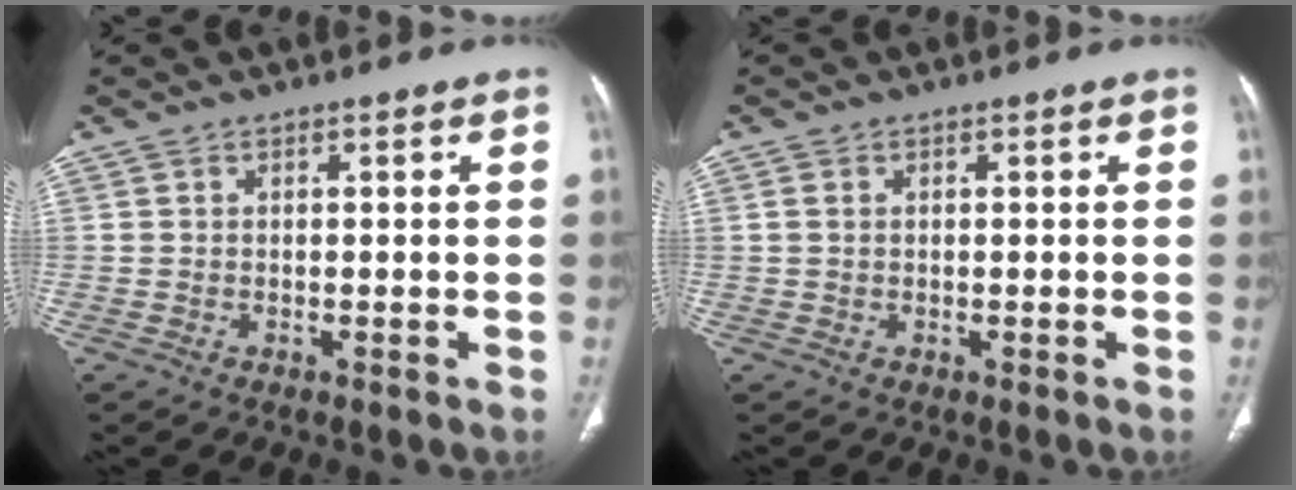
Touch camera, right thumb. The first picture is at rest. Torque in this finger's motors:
{"motor_torque": [-0.23, 0.14, -0.12, 0.08, -0.01]}